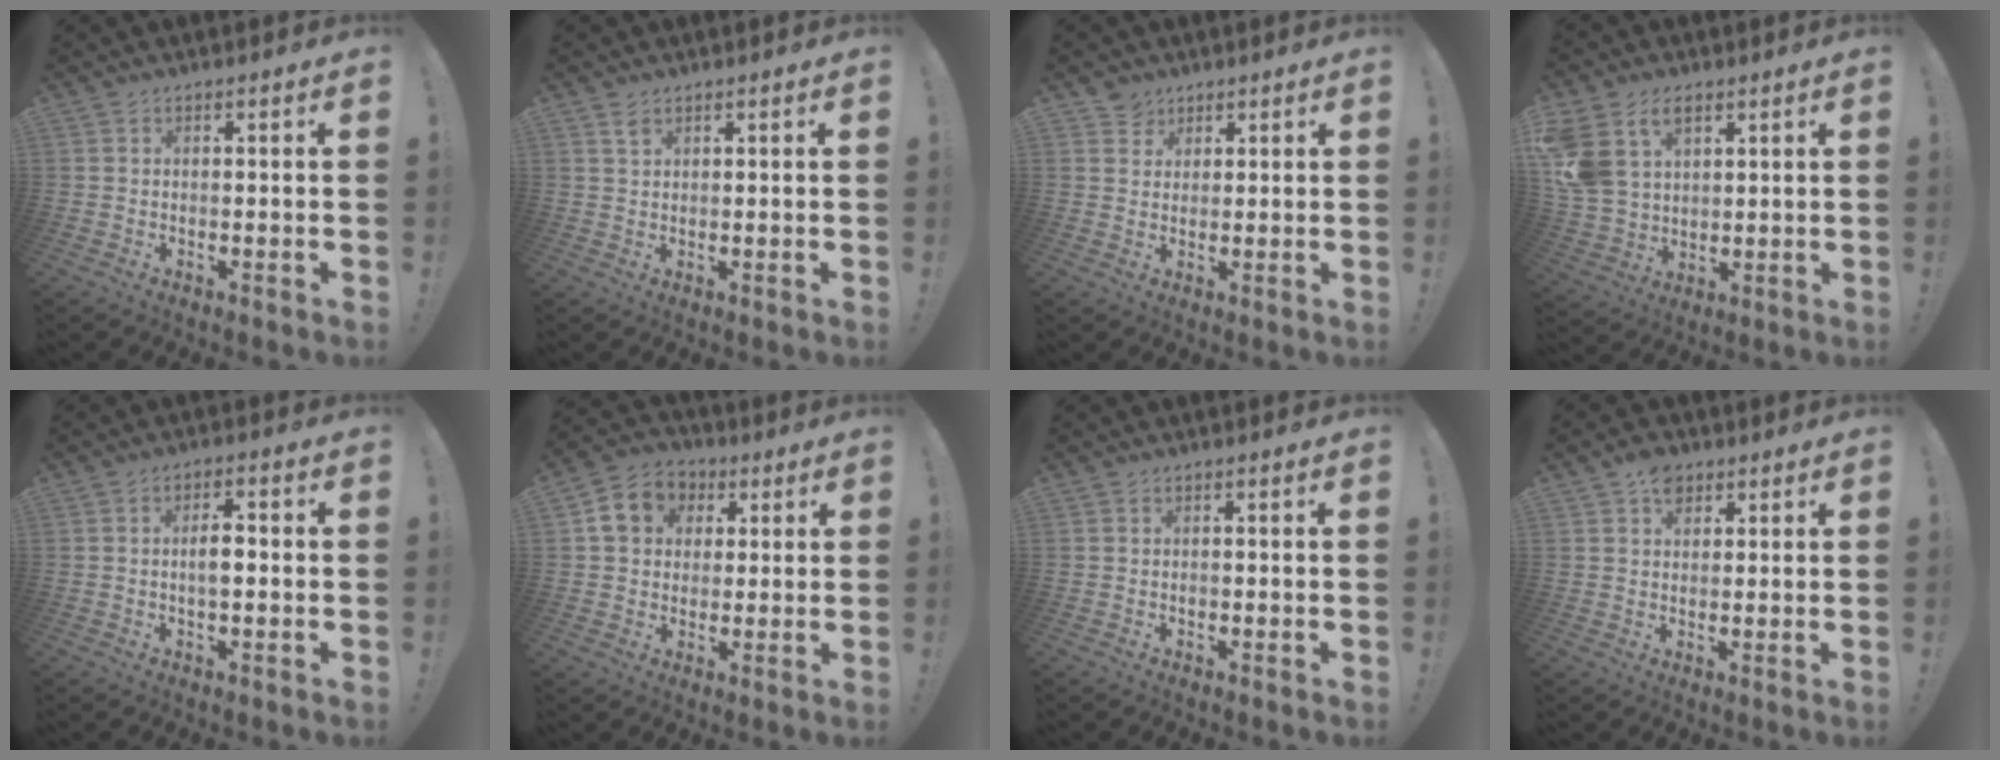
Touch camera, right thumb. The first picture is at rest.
{"total": 1.9, "force": [1.3, 0.9, 1.0], "torque": [-0.009, -0.008, 0.023]}
{"total": 4.0, "force": [2.8, 2.8, 0.4], "torque": [0.003, -0.015, 0.049]}
{"total": 11.8, "force": [6.1, 8.2, 6.0], "torque": [-0.127, -0.024, 0.123]}
{"total": 4.7, "force": [-0.6, 2.1, 4.1], "torque": [-0.064, 0.008, -0.014]}
{"total": 10.6, "force": [3.2, 9.0, 4.5], "torque": [-0.065, 0.002, 0.066]}
{"total": 0.5, "force": [-0.3, 0.4, 0.2], "torque": [-0.003, 0.001, -0.006]}
{"total": 5.3, "force": [2.8, 3.6, 2.7], "torque": [-0.041, -0.003, 0.051]}